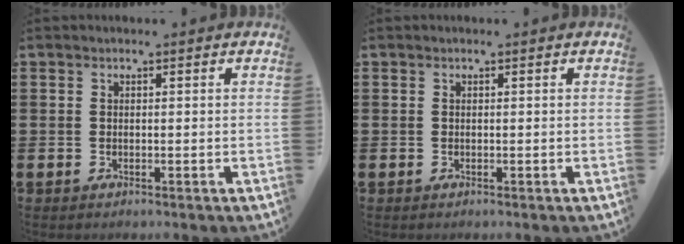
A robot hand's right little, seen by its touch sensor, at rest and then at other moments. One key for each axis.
{"total": 0.0}